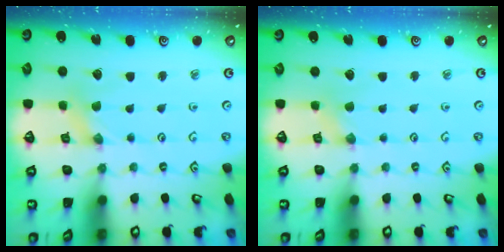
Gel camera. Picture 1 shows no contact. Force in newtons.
{"total": 1.5, "press": 1.5, "slide": 0.3}